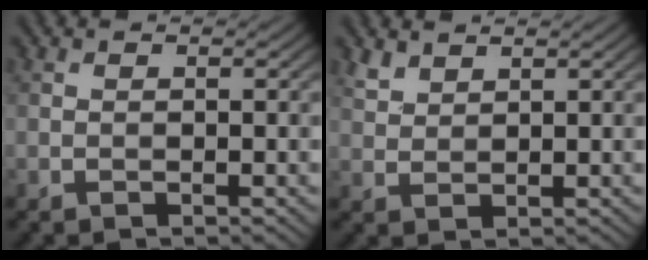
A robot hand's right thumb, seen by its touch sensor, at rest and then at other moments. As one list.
[{"total": 2.3, "force": [2.0, 0.8, 0.8], "torque": [-0.022, 0.002, 0.048]}]